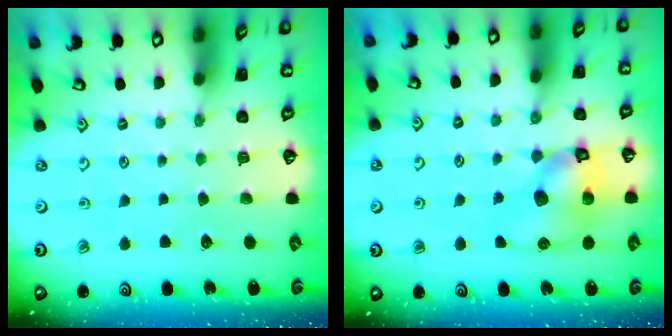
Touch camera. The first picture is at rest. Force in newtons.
{"total": 10.3, "press": 10.2, "slide": 1.4}